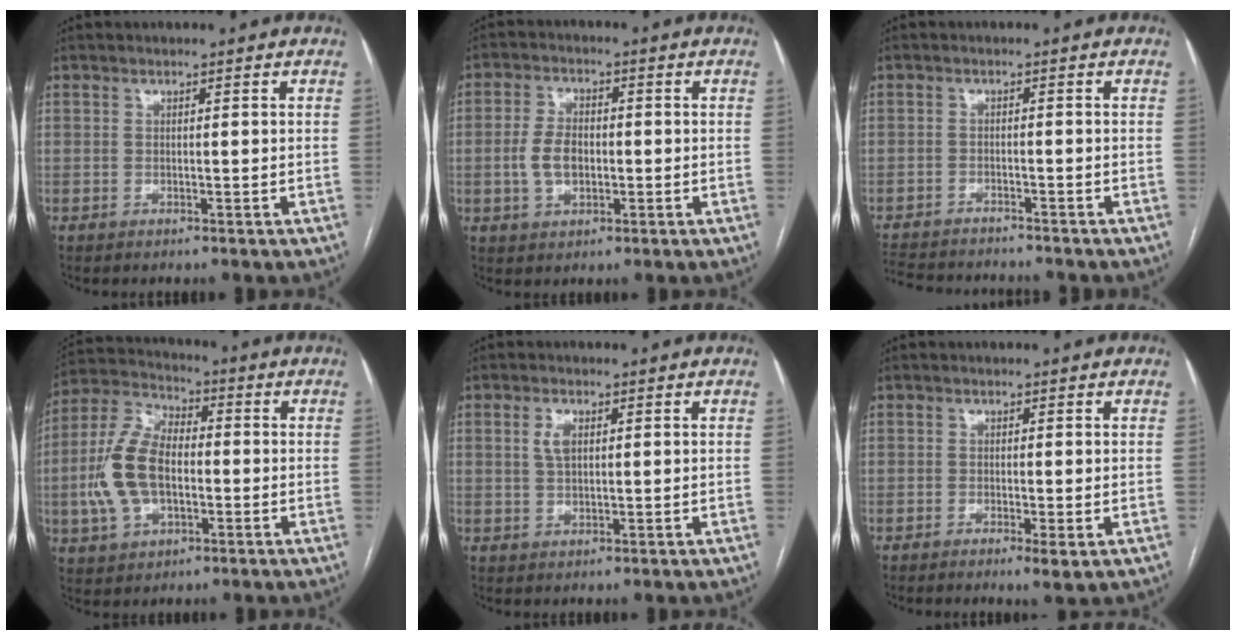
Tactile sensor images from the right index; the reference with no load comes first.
{"total": 5.9, "force": [-0.8, 3.6, 4.6], "torque": [-0.100, 0.010, -0.011]}
{"total": 11.6, "force": [-10.7, 2.3, 3.8], "torque": [-0.076, -0.004, -0.154]}
{"total": 12.9, "force": [-1.7, 7.3, 10.5], "torque": [-0.241, 0.023, -0.029]}
{"total": 2.8, "force": [0.9, 1.3, 2.3], "torque": [-0.048, 0.005, 0.018]}
{"total": 2.2, "force": [-0.9, 0.3, 2.0], "torque": [-0.027, -0.006, -0.012]}